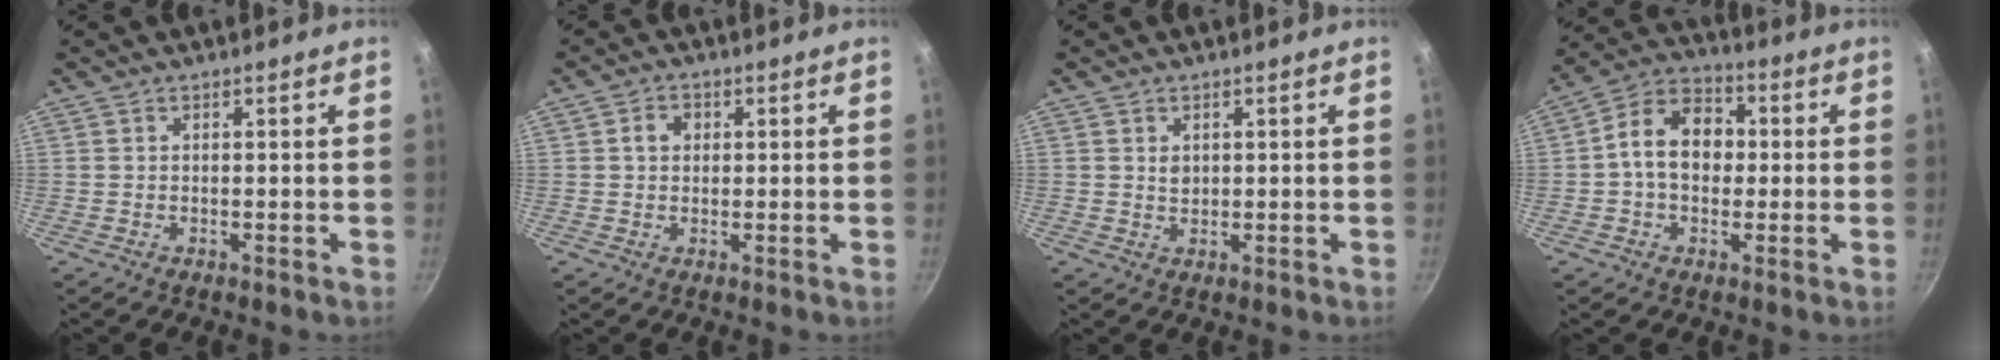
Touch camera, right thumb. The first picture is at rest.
{"total": 3.0, "force": [0.6, 2.5, 1.5], "torque": [-0.010, 0.005, 0.007]}
{"total": 1.7, "force": [0.5, 1.3, 0.9], "torque": [-0.011, -0.004, 0.011]}
{"total": 11.3, "force": [0.2, 8.4, 7.6], "torque": [-0.090, 0.030, -0.016]}